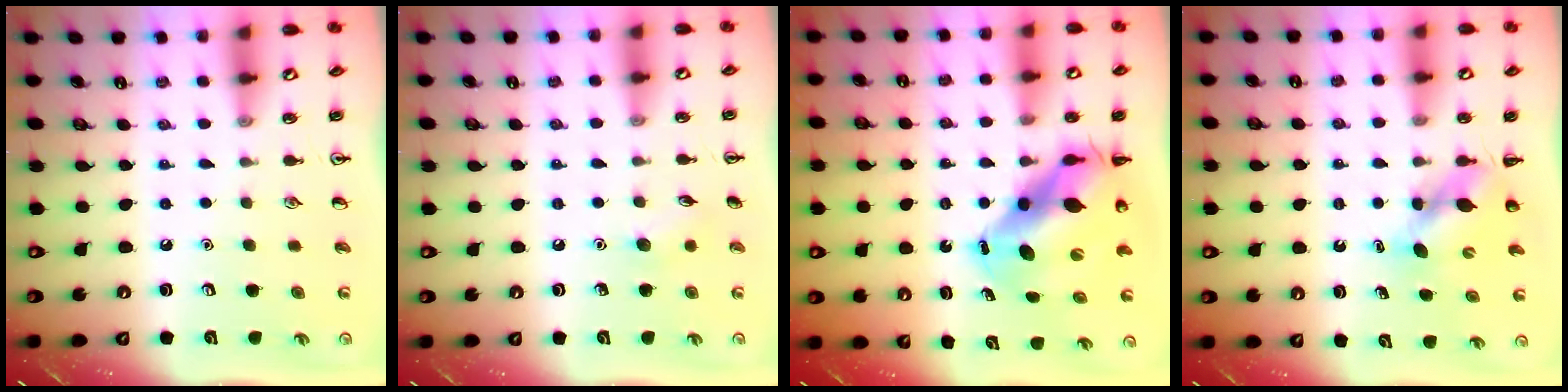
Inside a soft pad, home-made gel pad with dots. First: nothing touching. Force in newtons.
{"total": 6.0, "press": 5.7, "slide": 1.8}
{"total": 12.1, "press": 11.6, "slide": 3.1}
{"total": 5.2, "press": 5.1, "slide": 0.7}